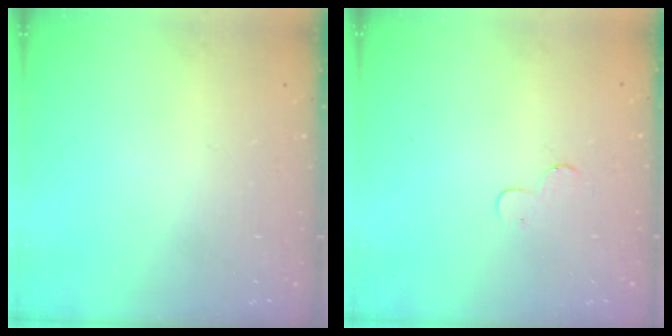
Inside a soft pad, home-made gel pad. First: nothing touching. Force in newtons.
{"total": 3.6, "press": 3.6, "slide": 0.3}